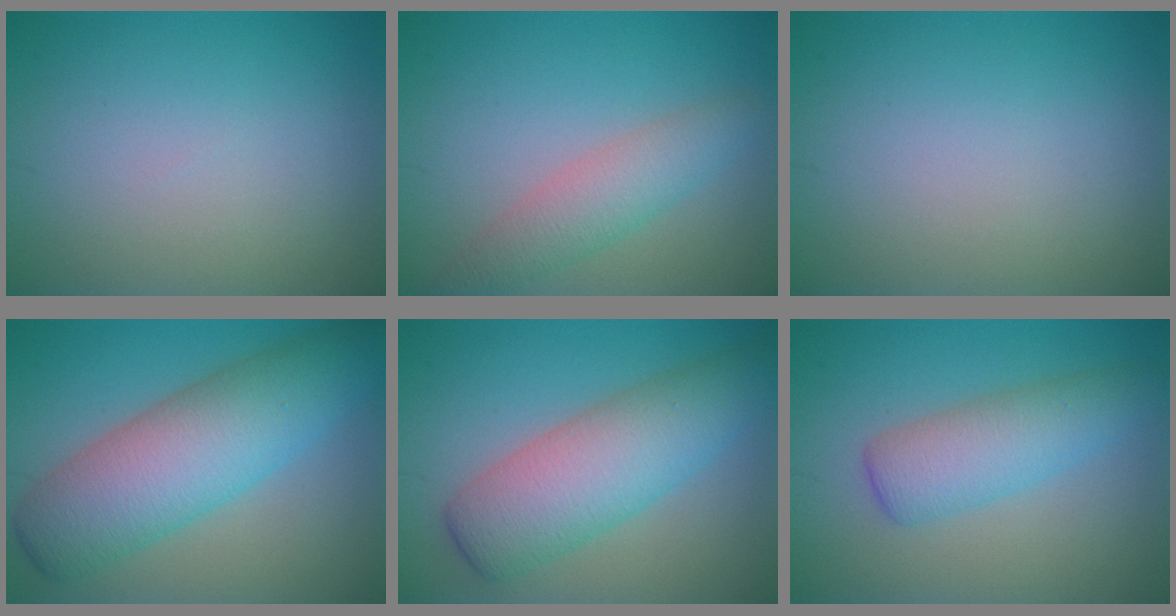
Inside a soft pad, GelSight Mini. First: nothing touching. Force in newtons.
{"total": 3.5, "press": 3.5, "slide": 0.2}
{"total": 0.0}
{"total": 9.2, "press": 9.2, "slide": 0.1}
{"total": 7.5, "press": 7.5, "slide": 0.2}
{"total": 4.5, "press": 4.5, "slide": 0.1}